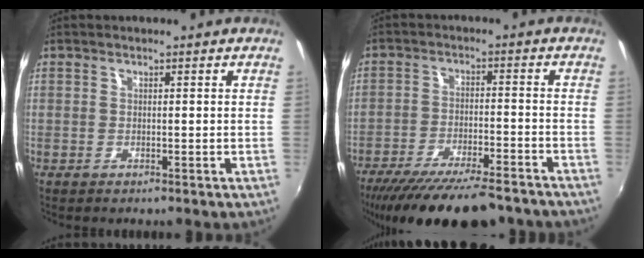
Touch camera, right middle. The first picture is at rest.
{"total": 19.8, "force": [-16.7, 4.1, 9.8], "torque": [-0.187, -0.040, -0.248]}